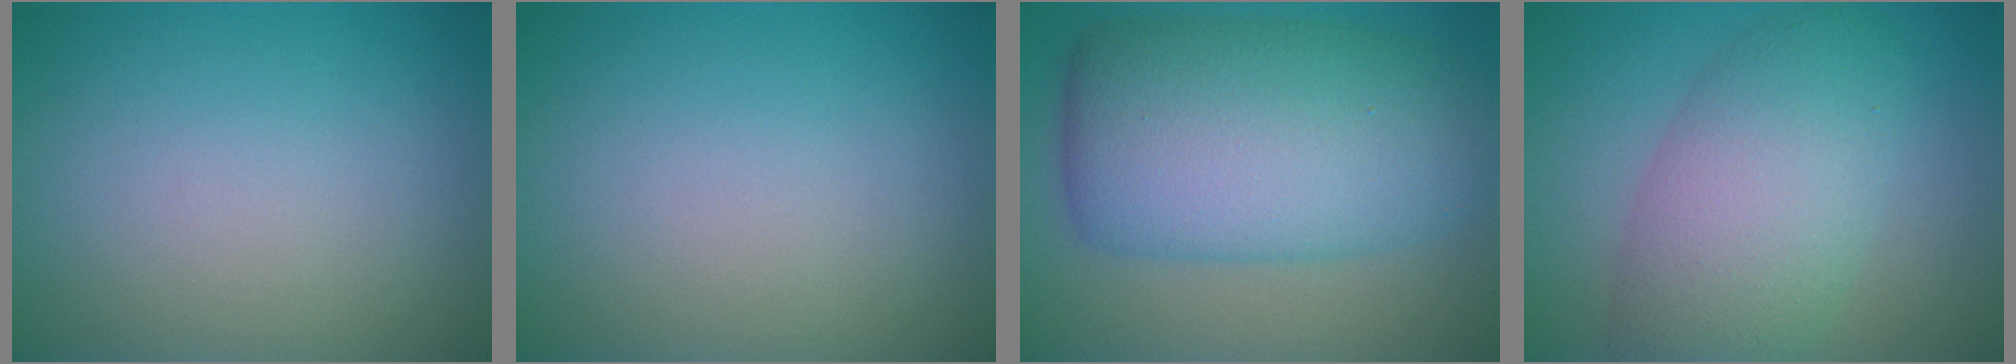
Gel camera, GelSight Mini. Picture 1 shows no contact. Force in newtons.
{"total": 0.0}
{"total": 11.6, "press": 11.6, "slide": 0.1}
{"total": 7.3, "press": 7.3, "slide": 0.5}